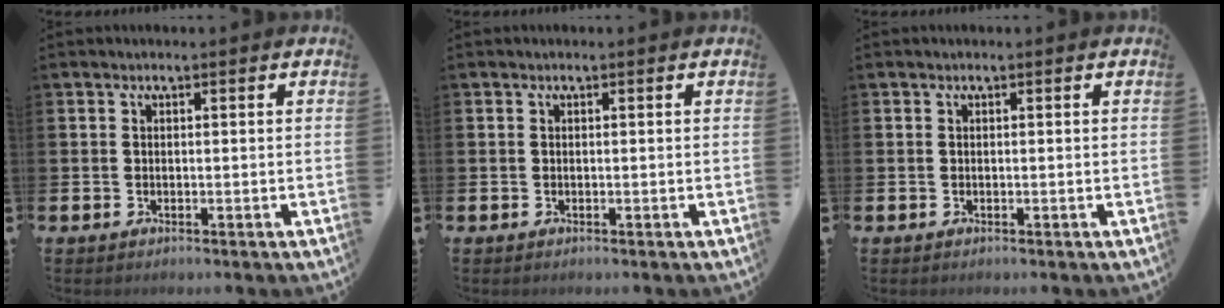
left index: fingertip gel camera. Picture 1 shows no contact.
{"total": 0.0}
{"total": 0.0}